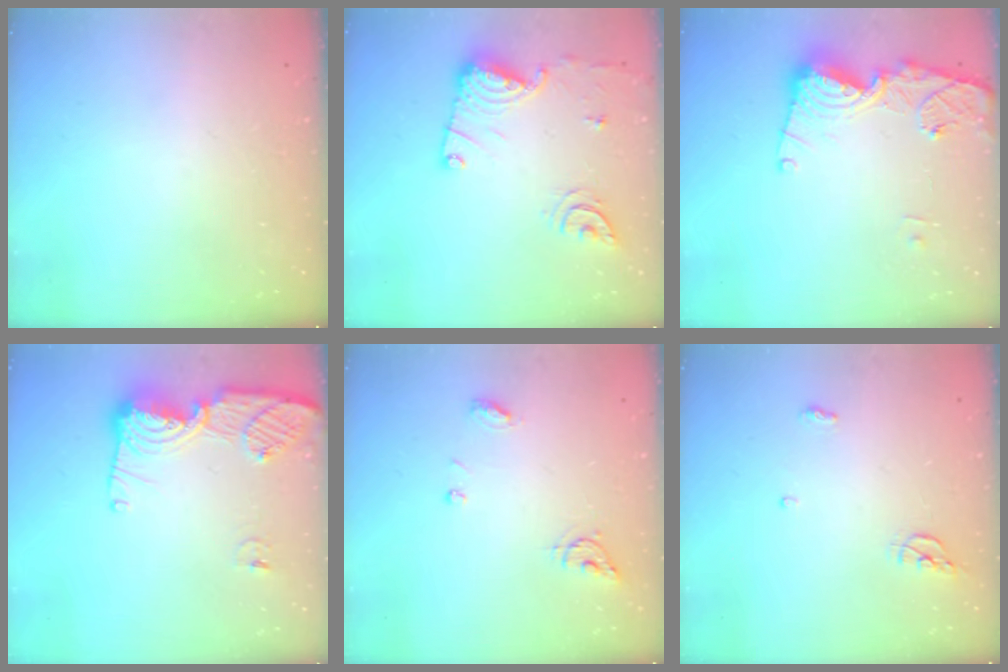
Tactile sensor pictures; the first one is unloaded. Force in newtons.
{"total": 14.2, "press": 14.2, "slide": 1.4}
{"total": 14.4, "press": 14.4, "slide": 1.4}
{"total": 14.0, "press": 13.9, "slide": 1.4}
{"total": 6.2, "press": 6.2, "slide": 0.5}
{"total": 7.2, "press": 5.3, "slide": 4.9}